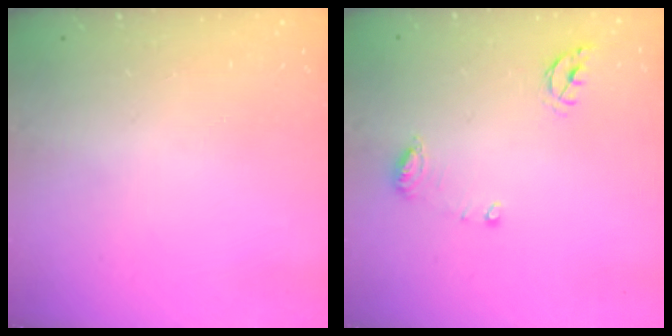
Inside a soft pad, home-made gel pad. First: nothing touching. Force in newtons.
{"total": 7.9, "press": 7.8, "slide": 0.9}